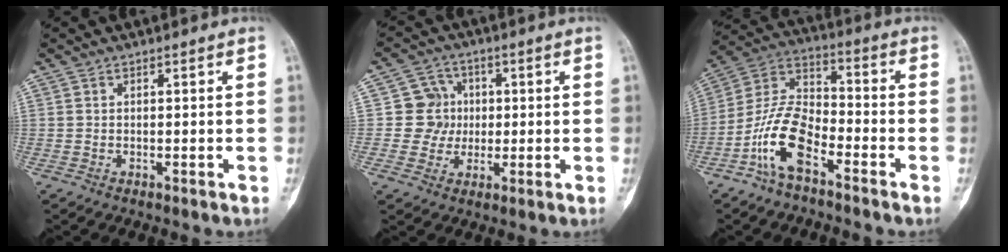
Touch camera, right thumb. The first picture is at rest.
{"total": 6.8, "force": [0.2, 6.7, 1.0], "torque": [0.033, 0.015, -0.003]}
{"total": 12.0, "force": [-6.3, 5.5, 8.7], "torque": [-0.177, 0.056, -0.129]}